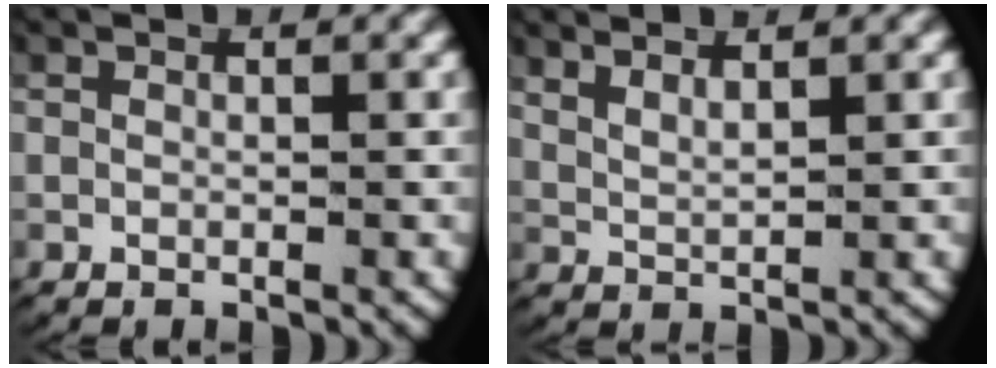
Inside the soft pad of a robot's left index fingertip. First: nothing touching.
{"total": 2.5, "force": [2.0, 0.9, 1.2], "torque": [-0.035, -0.004, 0.040]}